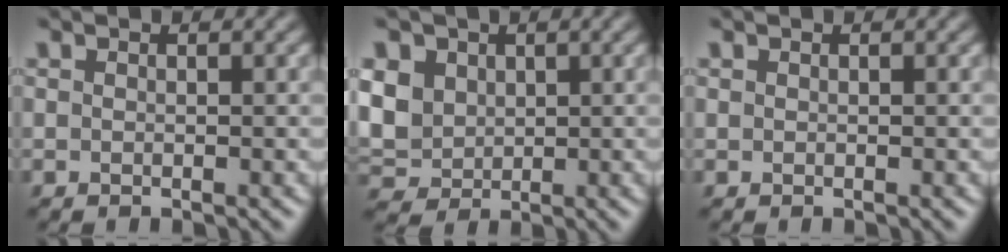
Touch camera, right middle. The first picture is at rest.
{"total": 7.3, "force": [1.8, 5.8, 4.0], "torque": [-0.110, 0.022, 0.030]}
{"total": 0.0}